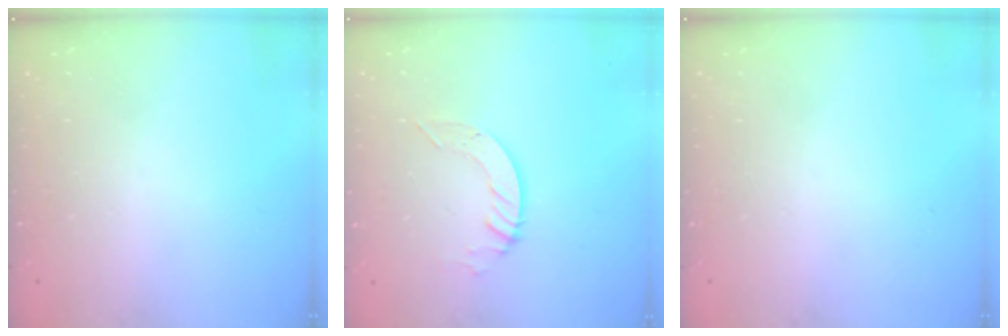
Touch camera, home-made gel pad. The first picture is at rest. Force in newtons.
{"total": 4.0, "press": 4.0, "slide": 0.2}
{"total": 0.0}